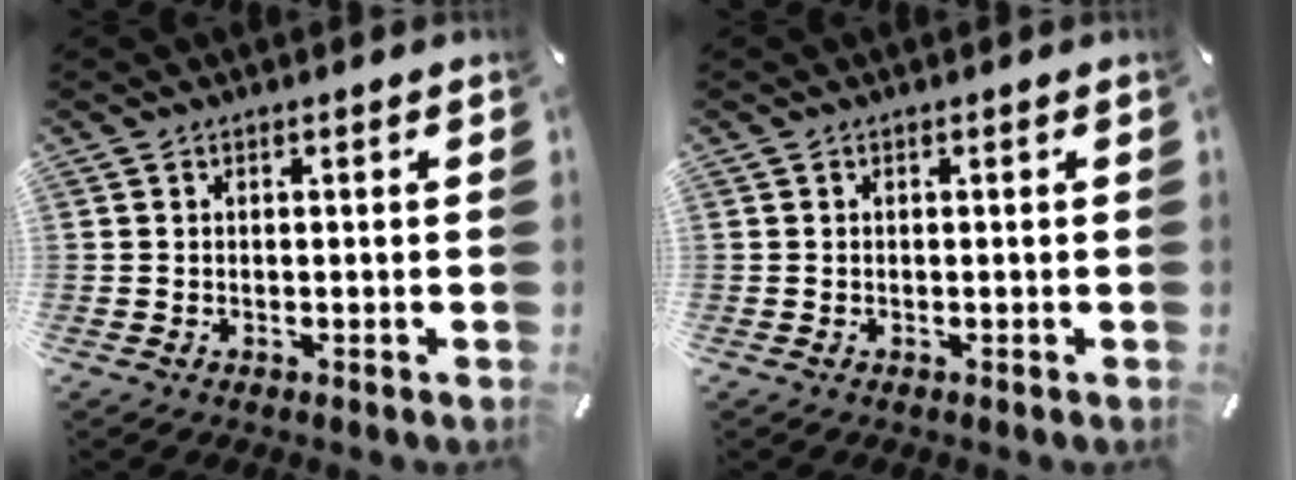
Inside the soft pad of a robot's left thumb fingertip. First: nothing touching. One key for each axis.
{"total": 0.0}